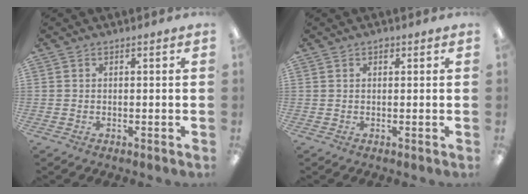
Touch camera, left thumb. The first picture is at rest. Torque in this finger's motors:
{"motor_torque": [0.17, 0.01, 0.01, 0.04, 0.00]}